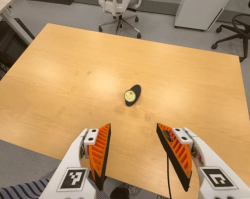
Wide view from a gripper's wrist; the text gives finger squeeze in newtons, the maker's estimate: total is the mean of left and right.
{"total": 0.0}